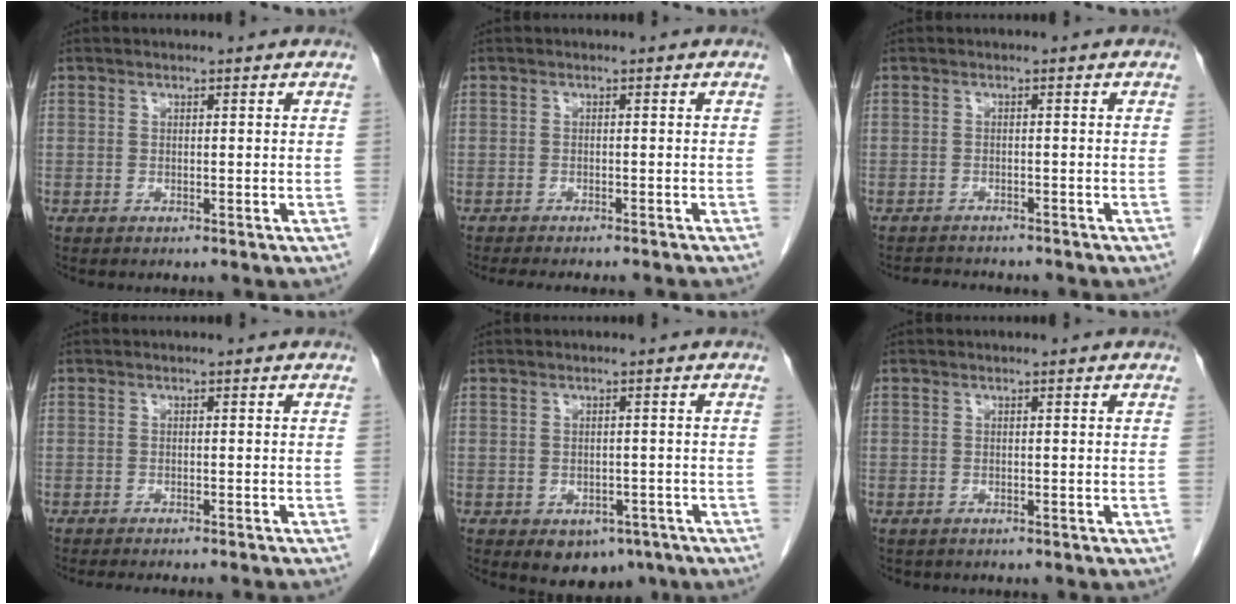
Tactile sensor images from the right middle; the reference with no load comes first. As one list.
[{"total": 8.9, "force": [-8.0, 1.0, 3.7], "torque": [-0.034, -0.013, -0.099]}, {"total": 5.2, "force": [-4.8, 1.4, 1.5], "torque": [-0.021, -0.004, -0.065]}, {"total": 7.5, "force": [-6.7, 0.5, 3.3], "torque": [-0.024, -0.011, -0.085]}, {"total": 5.4, "force": [-3.2, 3.5, 2.5], "torque": [-0.020, 0.001, -0.034]}, {"total": 0.7, "force": [-0.5, 0.4, 0.1], "torque": [-0.010, 0.002, -0.008]}]